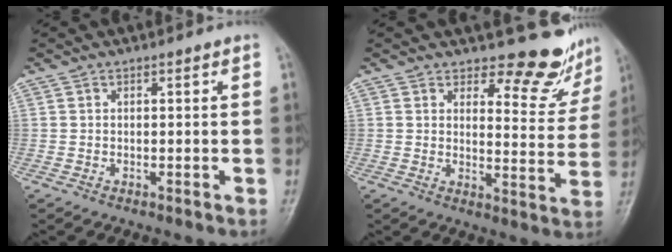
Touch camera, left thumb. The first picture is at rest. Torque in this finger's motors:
{"motor_torque": [-0.34, 0.23, 0.19, -0.15, 0.01]}